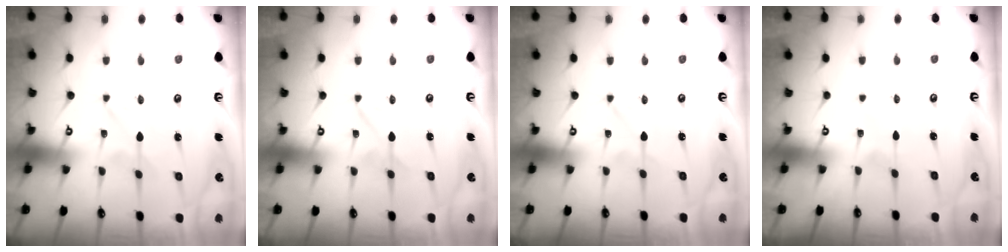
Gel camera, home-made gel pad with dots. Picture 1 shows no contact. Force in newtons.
{"total": 1.6, "press": 1.6, "slide": 0.2}
{"total": 0.0}
{"total": 1.4, "press": 1.4, "slide": 0.1}